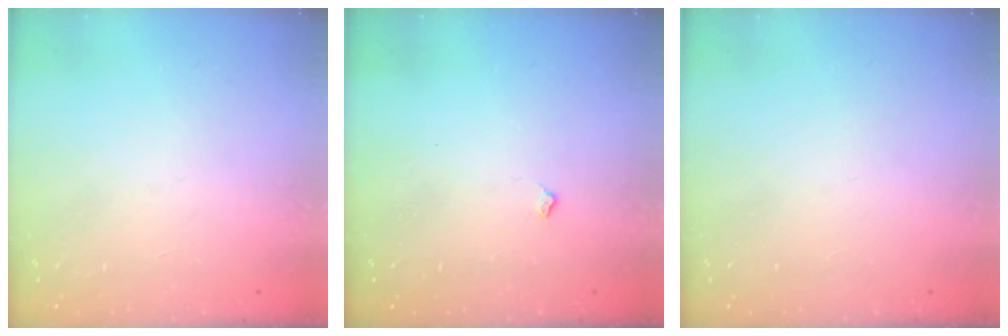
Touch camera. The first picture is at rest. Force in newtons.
{"total": 2.4, "press": 2.4, "slide": 0.5}
{"total": 0.0}